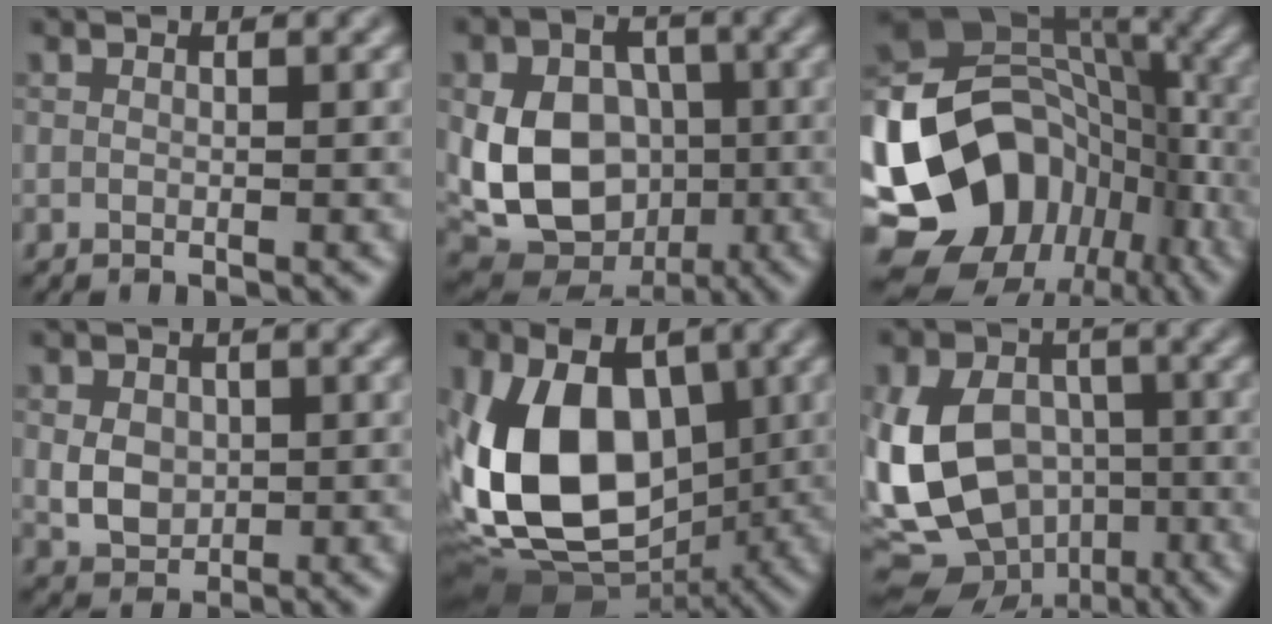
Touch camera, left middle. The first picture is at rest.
{"total": 11.0, "force": [-1.1, 8.7, 6.8], "torque": [-0.114, -0.008, -0.024]}
{"total": 18.1, "force": [-7.2, 14.2, 8.6], "torque": [-0.178, 0.000, -0.114]}
{"total": 3.0, "force": [0.1, 2.4, 1.8], "torque": [-0.036, -0.002, -0.001]}
{"total": 16.4, "force": [-0.6, 10.9, 12.2], "torque": [-0.236, -0.011, -0.018]}
{"total": 14.0, "force": [-3.0, 10.9, 8.2], "torque": [-0.168, -0.008, -0.055]}